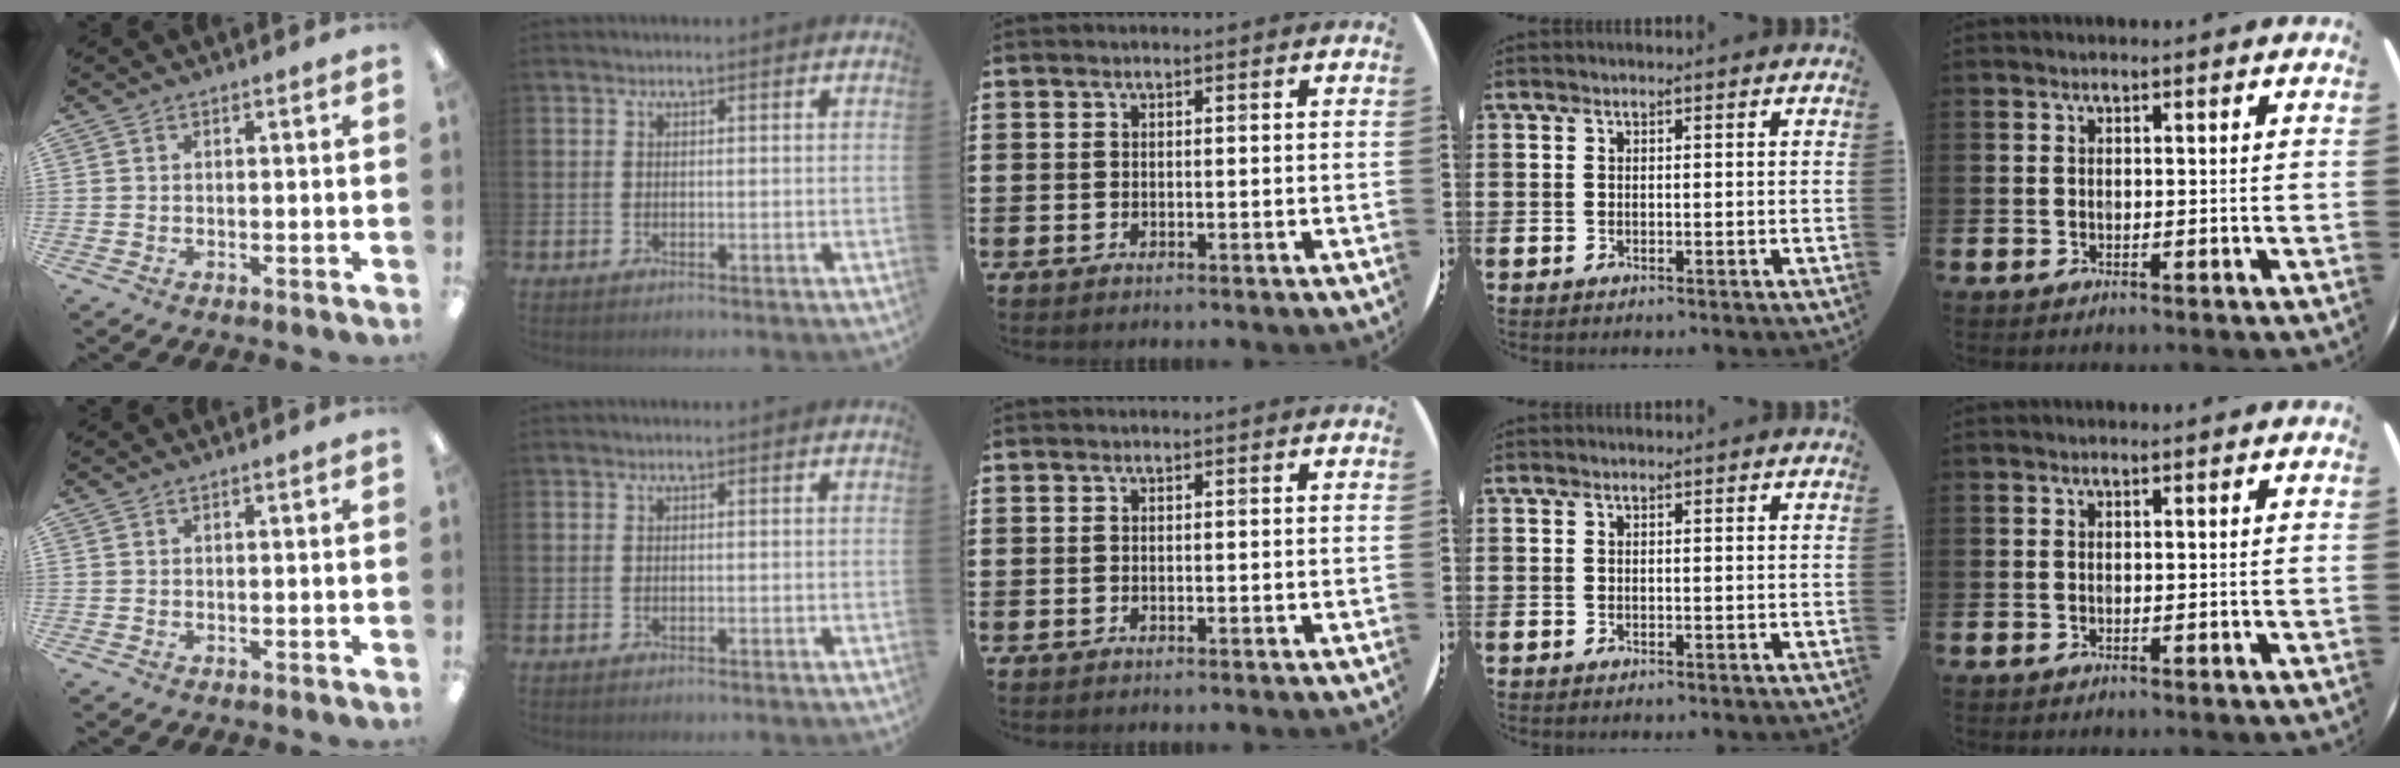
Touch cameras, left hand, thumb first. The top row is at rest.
{}